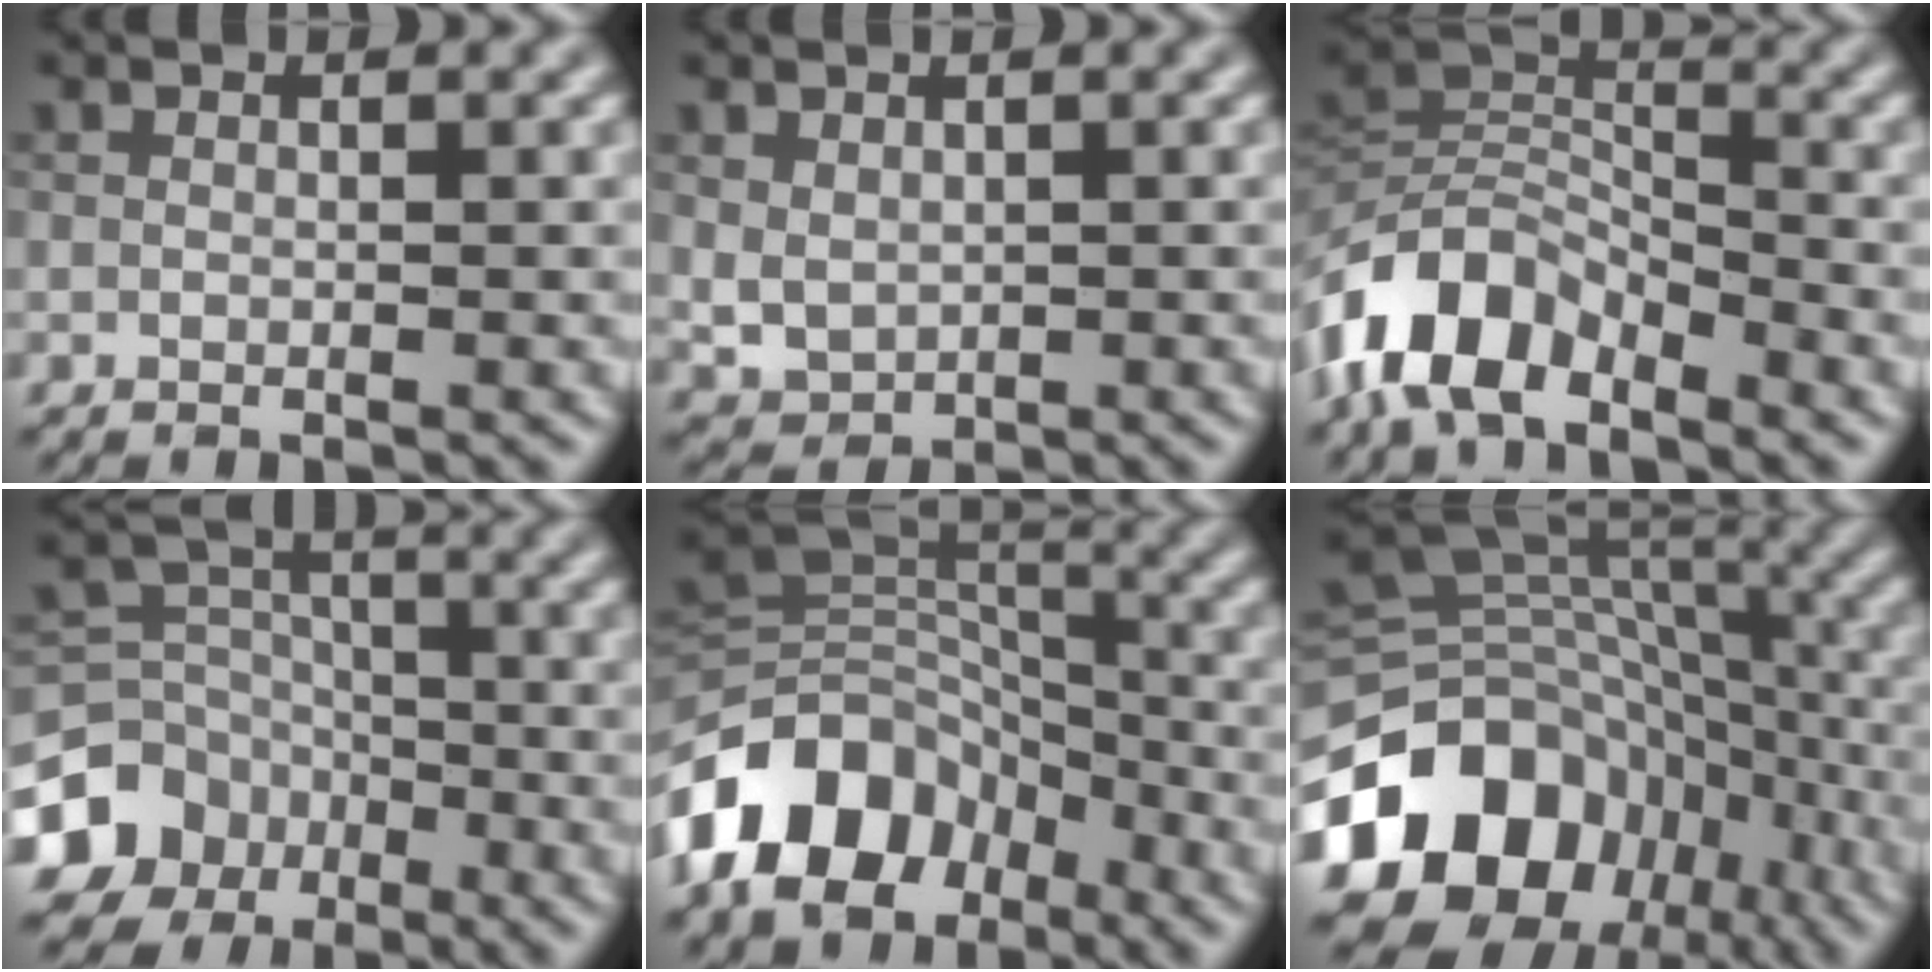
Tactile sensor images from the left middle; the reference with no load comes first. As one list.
[{"total": 2.1, "force": [0.6, 1.6, 1.2], "torque": [-0.029, -0.003, 0.018]}, {"total": 7.6, "force": [-5.1, 3.8, 4.2], "torque": [-0.072, 0.007, -0.105]}, {"total": 11.7, "force": [-6.5, 9.5, 2.3], "torque": [-0.054, -0.037, -0.129]}, {"total": 11.1, "force": [-6.1, 7.3, 5.8], "torque": [-0.103, 0.014, -0.128]}, {"total": 17.2, "force": [-8.4, 13.2, 7.1], "torque": [-0.155, -0.009, -0.130]}]